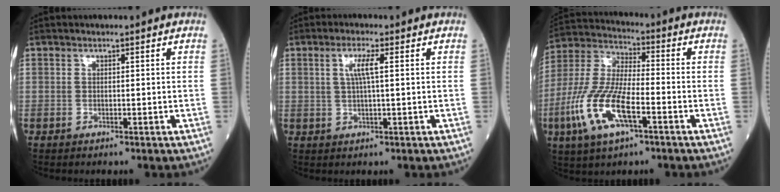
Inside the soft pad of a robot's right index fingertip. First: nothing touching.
{"total": 3.5, "force": [0.9, 0.0, 3.4], "torque": [-0.071, 0.003, 0.018]}
{"total": 14.0, "force": [-5.2, 4.4, 12.2], "torque": [-0.272, -0.006, -0.099]}